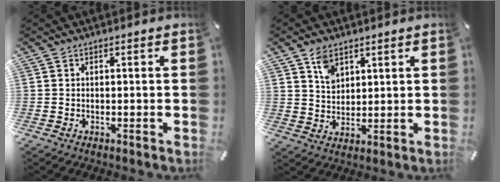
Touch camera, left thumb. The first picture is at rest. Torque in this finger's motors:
{"motor_torque": [0.36, -0.23, 0.15, 0.01, 0.05]}